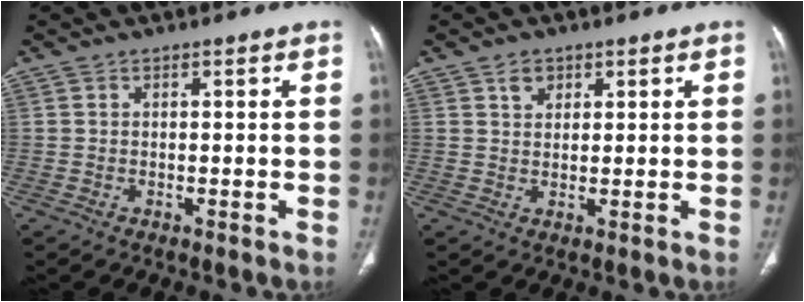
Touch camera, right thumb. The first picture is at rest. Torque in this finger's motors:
{"motor_torque": [-0.05, -0.25, -0.13, -0.26, 0.00]}